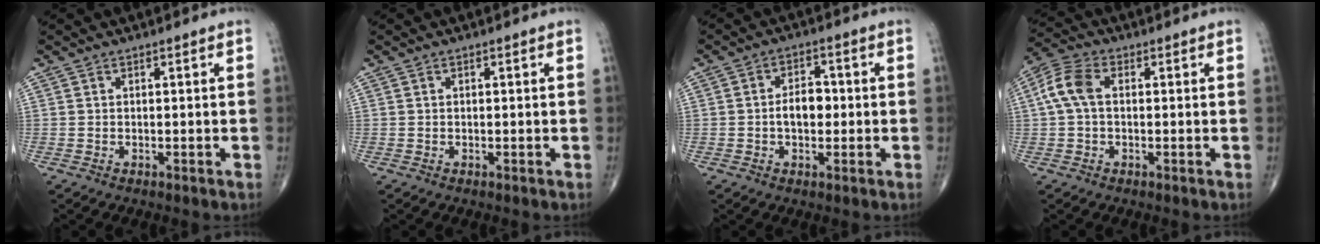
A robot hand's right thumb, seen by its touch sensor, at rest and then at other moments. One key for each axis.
{"total": 0.0}
{"total": 5.3, "fx": -0.4, "fy": 3.3, "fz": 4.0, "tx": -0.057, "ty": 0.015, "tz": -0.012}
{"total": 6.8, "fx": 0.6, "fy": 4.2, "fz": 5.3, "tx": -0.120, "ty": 0.021, "tz": 0.006}